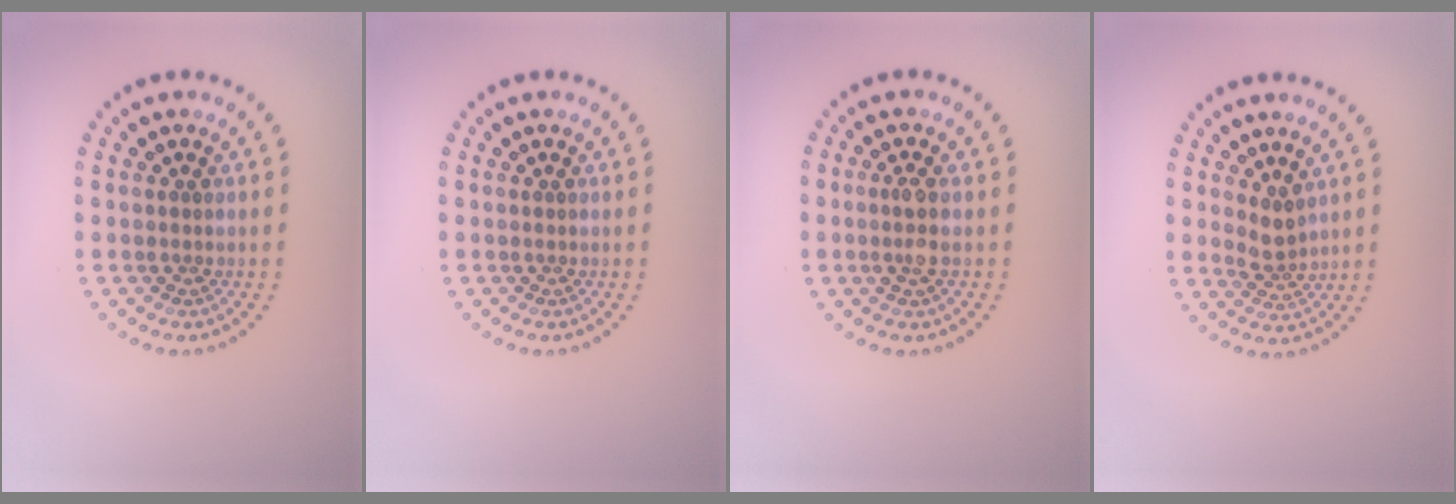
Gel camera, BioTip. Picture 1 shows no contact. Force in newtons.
{"total": 0.0}
{"total": 1.6, "press": 1.4, "slide": 0.7}
{"total": 2.0, "press": 1.6, "slide": 1.2}